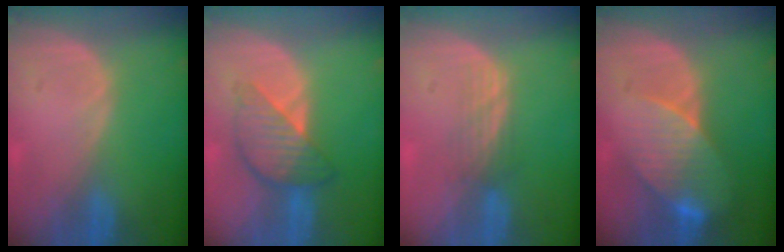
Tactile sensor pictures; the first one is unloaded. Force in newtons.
{"total": 6.4, "press": 6.4, "slide": 0.3}
{"total": 2.9, "press": 2.6, "slide": 1.3}
{"total": 8.3, "press": 7.6, "slide": 3.4}